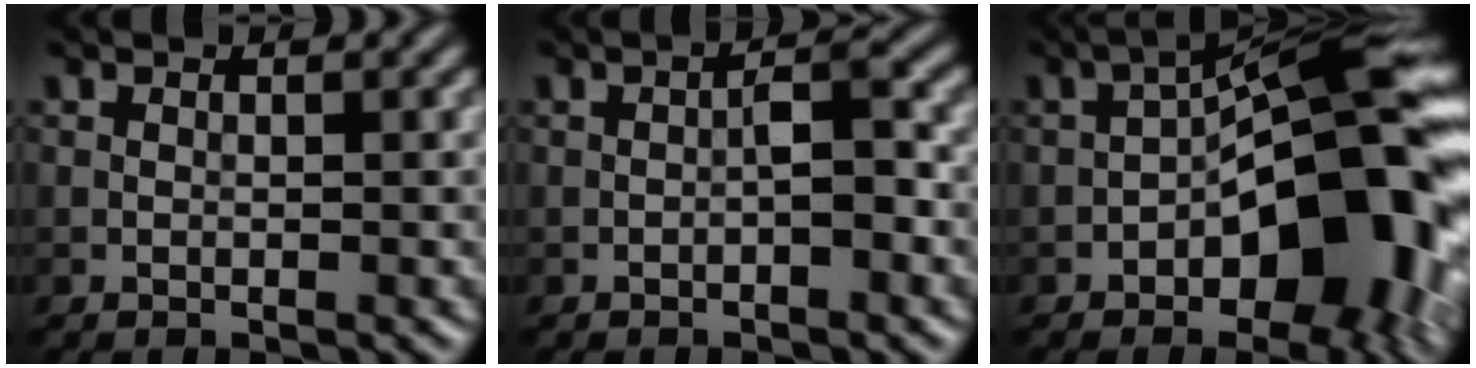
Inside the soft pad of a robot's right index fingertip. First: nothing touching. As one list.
[{"total": 2.6, "force": [-0.7, 0.8, 2.3], "torque": [-0.036, 0.008, -0.015]}, {"total": 12.7, "force": [-3.5, 6.3, 10.5], "torque": [-0.119, 0.025, -0.074]}]